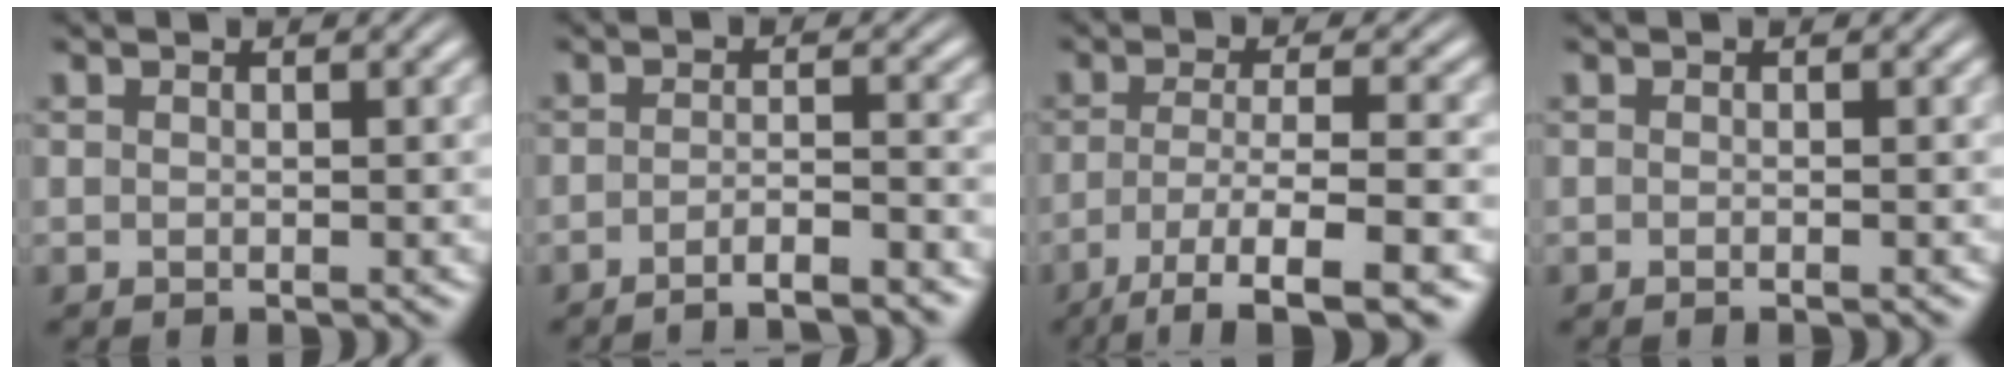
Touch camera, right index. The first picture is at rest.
{"total": 3.9, "force": [-3.7, 0.2, 1.4], "torque": [-0.024, -0.012, -0.060]}
{"total": 9.8, "force": [-7.3, 2.6, 6.0], "torque": [-0.097, -0.039, -0.089]}
{"total": 0.6, "force": [-0.5, -0.1, 0.3], "torque": [-0.005, 0.004, -0.011]}